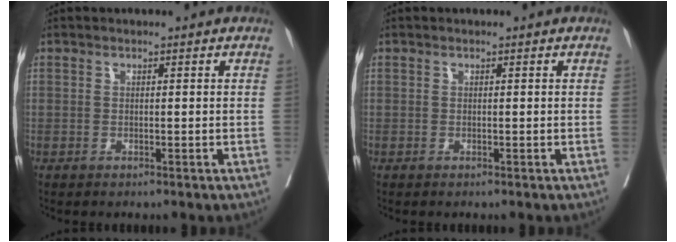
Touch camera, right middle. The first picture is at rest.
{"total": 0.0}